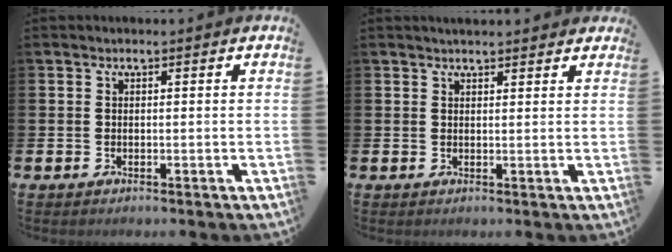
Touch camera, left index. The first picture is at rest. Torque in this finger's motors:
{"motor_torque": [0.95, -1.19, 0.14, 0.01]}